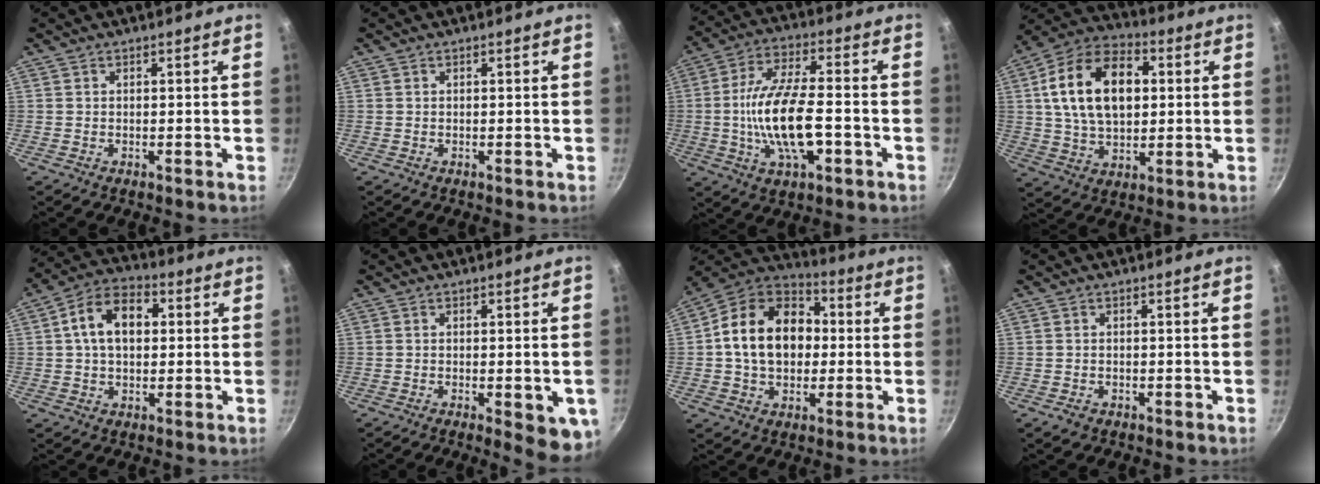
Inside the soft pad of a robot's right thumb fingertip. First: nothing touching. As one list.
[{"total": 0.0}, {"total": 16.0, "force": [-3.5, 6.5, 14.1], "torque": [-0.257, 0.024, -0.069]}, {"total": 19.1, "force": [3.4, 12.1, 14.3], "torque": [-0.224, 0.015, 0.049]}, {"total": 11.7, "force": [1.9, 7.7, 8.6], "torque": [-0.118, 0.025, 0.017]}, {"total": 7.5, "force": [-2.2, 2.4, 6.8], "torque": [-0.065, -0.001, -0.024]}, {"total": 18.4, "force": [1.1, 13.5, 12.5], "torque": [-0.188, 0.032, 0.005]}, {"total": 1.6, "force": [-0.9, 1.2, 0.7], "torque": [-0.014, 0.003, -0.012]}]